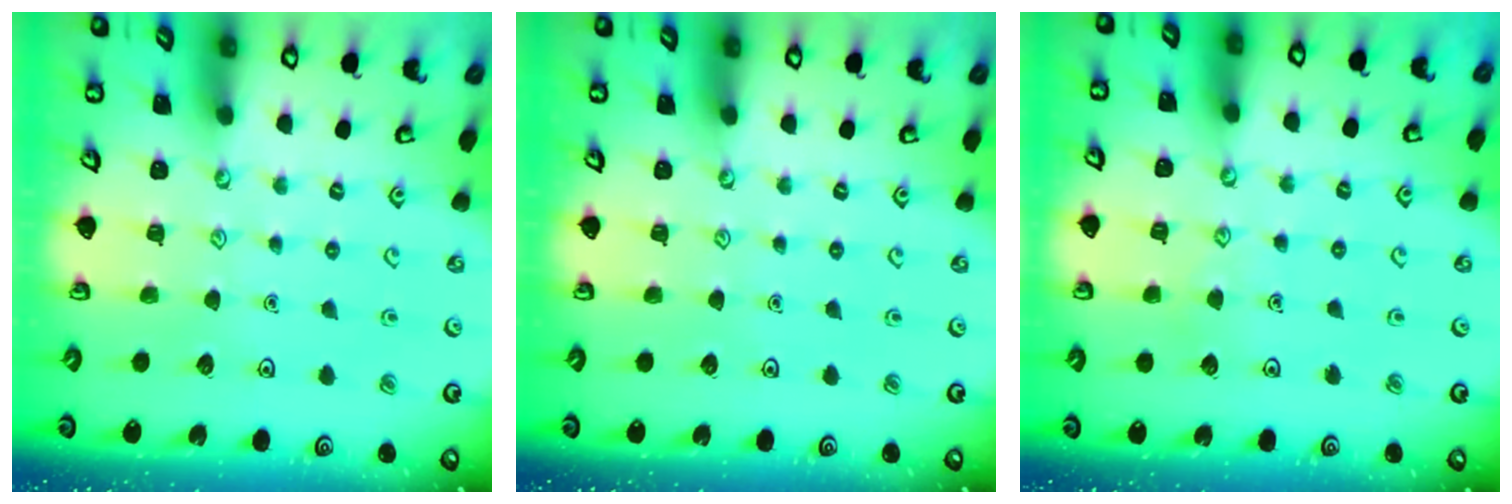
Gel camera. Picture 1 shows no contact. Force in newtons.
{"total": 0.0}
{"total": 4.5, "press": 4.4, "slide": 0.4}